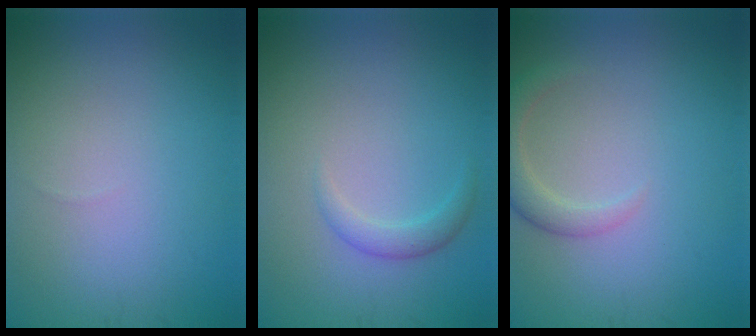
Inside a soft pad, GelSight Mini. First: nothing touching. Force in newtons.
{"total": 1.5, "press": 1.5, "slide": 0.0}
{"total": 2.4, "press": 2.3, "slide": 0.3}